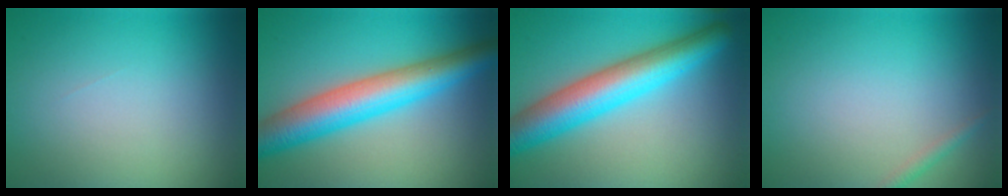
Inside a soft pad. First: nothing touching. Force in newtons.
{"total": 8.0, "press": 8.0, "slide": 0.2}
{"total": 8.0, "press": 8.0, "slide": 0.1}
{"total": 0.9, "press": 0.9, "slide": 0.0}